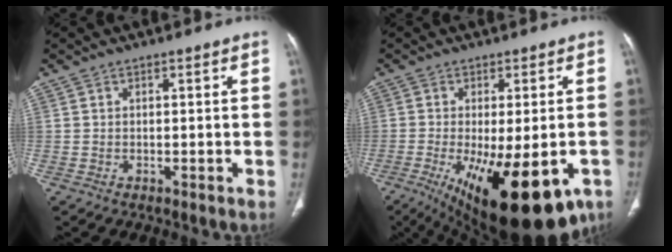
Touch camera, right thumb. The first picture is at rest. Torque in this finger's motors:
{"motor_torque": [1.65, 2.81, 0.36, -0.18, 0.49]}